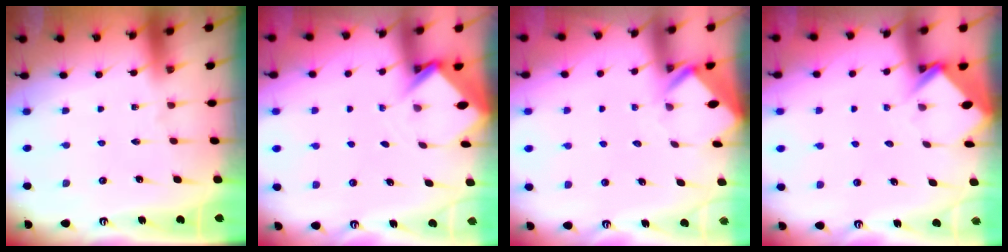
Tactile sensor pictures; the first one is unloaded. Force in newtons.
{"total": 3.0, "press": 3.0, "slide": 0.2}
{"total": 2.9, "press": 2.9, "slide": 0.3}
{"total": 3.9, "press": 3.9, "slide": 0.3}